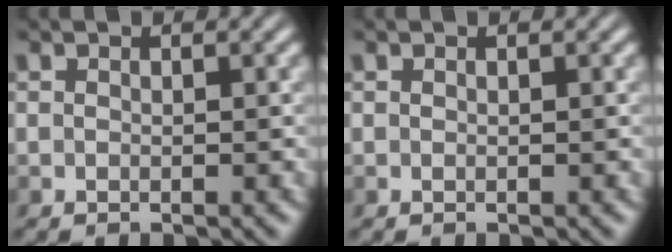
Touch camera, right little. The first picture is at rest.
{"total": 0.0}